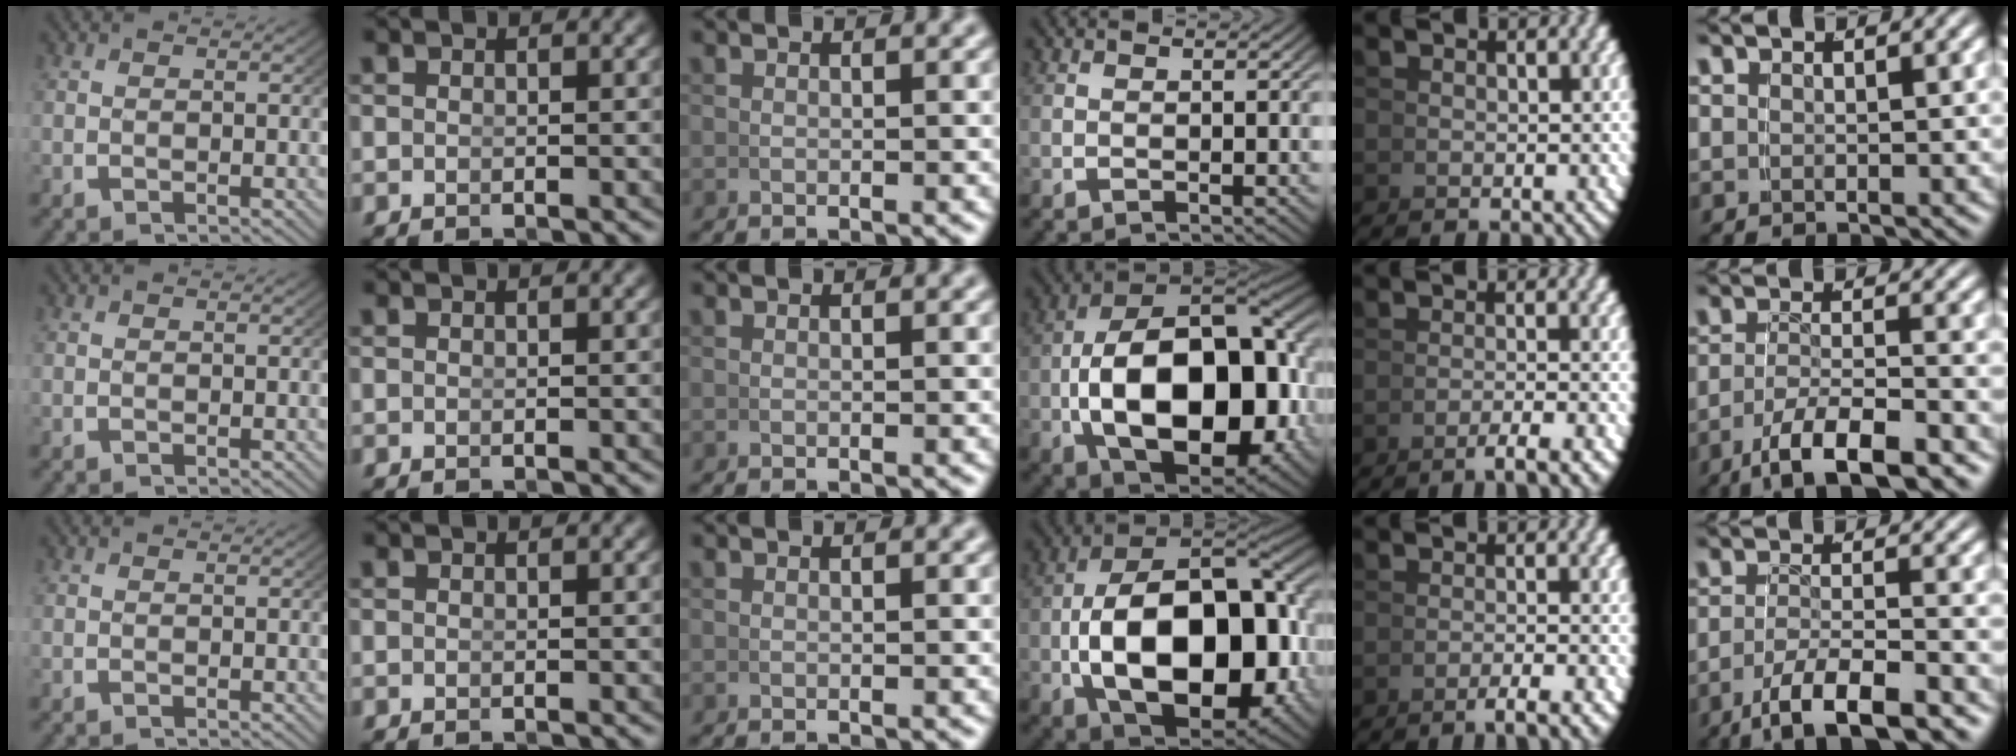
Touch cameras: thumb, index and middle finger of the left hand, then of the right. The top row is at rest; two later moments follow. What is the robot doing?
{"motion": "grasp_and_lifting", "object": "photo album"}